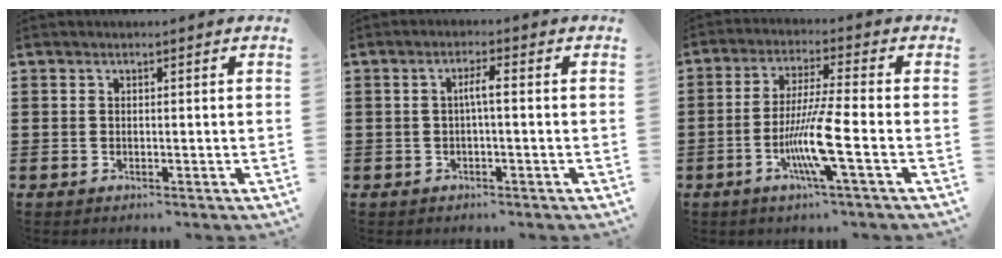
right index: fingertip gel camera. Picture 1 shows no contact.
{"total": 2.5, "force": [-0.2, 0.1, 2.5], "torque": [-0.048, 0.002, -0.008]}
{"total": 9.1, "force": [-3.1, 0.3, 8.5], "torque": [-0.168, -0.015, -0.061]}